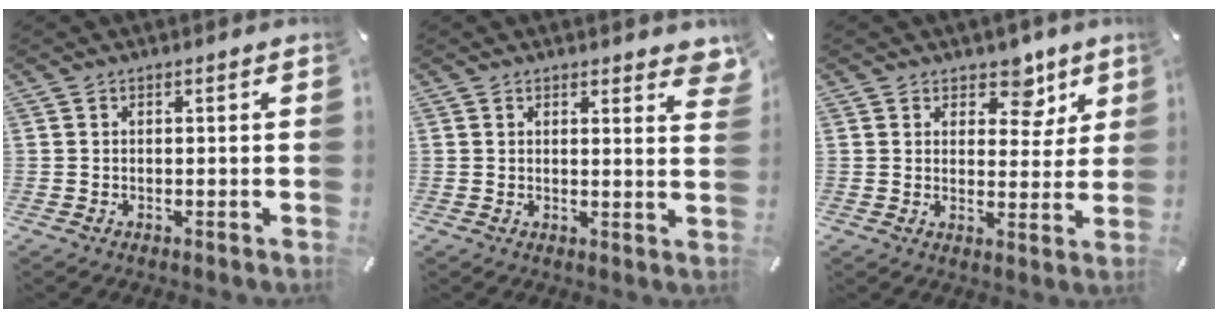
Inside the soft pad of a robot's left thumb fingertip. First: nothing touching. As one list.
[{"total": 3.6, "force": [2.8, 1.2, 1.9], "torque": [-0.021, -0.016, 0.046]}, {"total": 7.6, "force": [4.9, 5.0, 2.8], "torque": [-0.016, -0.037, 0.080]}]